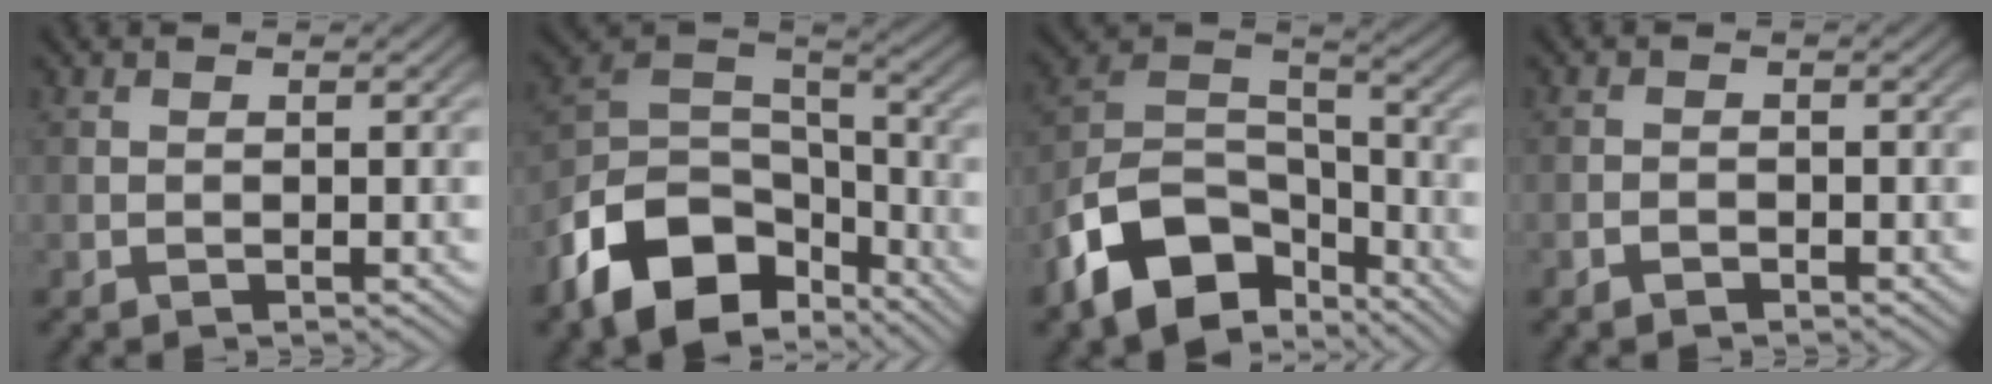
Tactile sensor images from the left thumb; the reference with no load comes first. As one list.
[{"total": 13.9, "force": [-8.0, 8.1, 7.9], "torque": [-0.179, -0.019, -0.153]}, {"total": 13.7, "force": [-8.1, 7.9, 7.8], "torque": [-0.172, -0.017, -0.157]}, {"total": 1.1, "force": [-0.8, 0.5, 0.4], "torque": [-0.006, 0.000, -0.017]}]